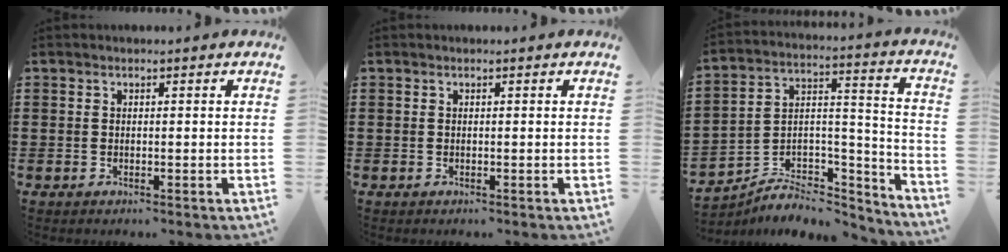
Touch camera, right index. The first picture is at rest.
{"total": 0.0}
{"total": 5.7, "force": [-4.8, 2.9, 1.1], "torque": [-0.018, 0.005, -0.092]}